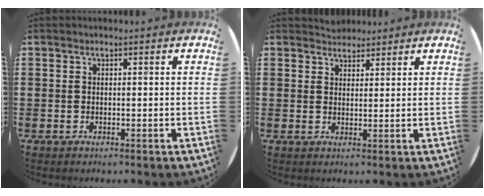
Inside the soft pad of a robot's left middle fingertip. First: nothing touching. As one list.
[{"total": 2.2, "force": [2.1, 0.6, -0.1], "torque": [-0.002, 0.002, 0.042]}]